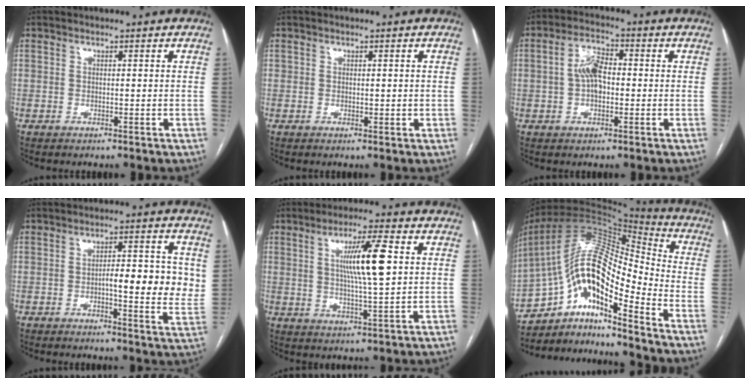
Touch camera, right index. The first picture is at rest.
{"total": 1.2, "force": [0.2, 0.9, 0.6], "torque": [-0.009, 0.002, 0.008]}
{"total": 5.7, "force": [0.0, 3.0, 4.9], "torque": [-0.097, 0.017, -0.003]}
{"total": 8.8, "force": [0.3, 2.1, 8.5], "torque": [-0.107, 0.005, -0.001]}
{"total": 9.7, "force": [2.2, 0.5, 9.4], "torque": [-0.164, -0.001, 0.036]}
{"total": 18.2, "force": [-10.1, 4.9, 14.4], "torque": [-0.270, 0.039, -0.172]}